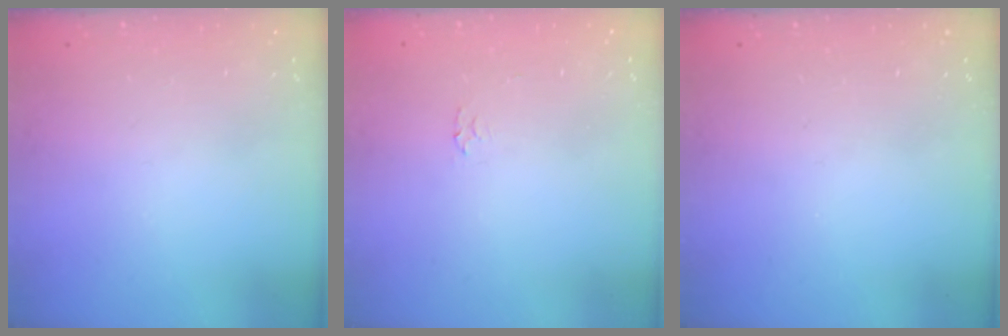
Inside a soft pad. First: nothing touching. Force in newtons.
{"total": 2.3, "press": 2.3, "slide": 0.4}
{"total": 0.0}